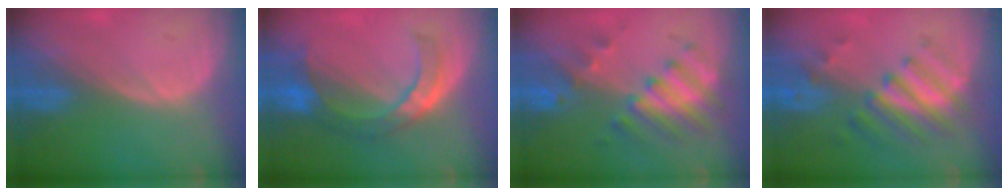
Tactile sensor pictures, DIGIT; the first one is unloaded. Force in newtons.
{"total": 7.5, "press": 7.2, "slide": 1.8}
{"total": 8.3, "press": 7.2, "slide": 4.1}
{"total": 7.8, "press": 6.9, "slide": 3.6}